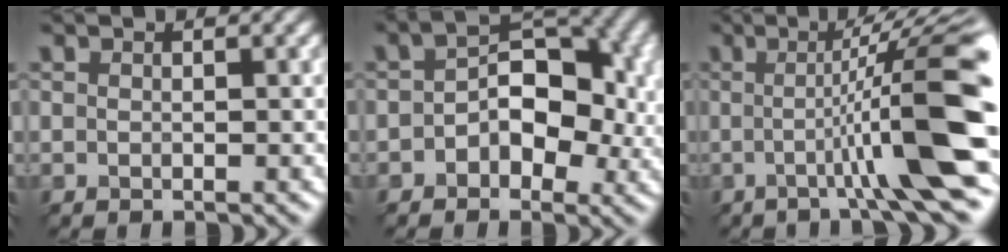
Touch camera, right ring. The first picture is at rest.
{"total": 5.2, "force": [-0.7, 3.3, 3.9], "torque": [-0.064, 0.012, -0.008]}
{"total": 9.9, "force": [-1.1, 0.5, 9.8], "torque": [-0.144, 0.010, -0.011]}